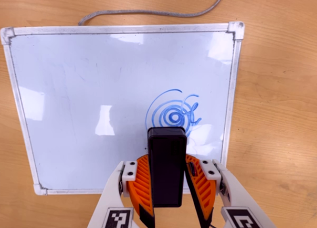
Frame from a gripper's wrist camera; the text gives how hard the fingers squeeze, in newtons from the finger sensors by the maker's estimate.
{"total": 5.5, "left": 4.9, "right": 6.1}